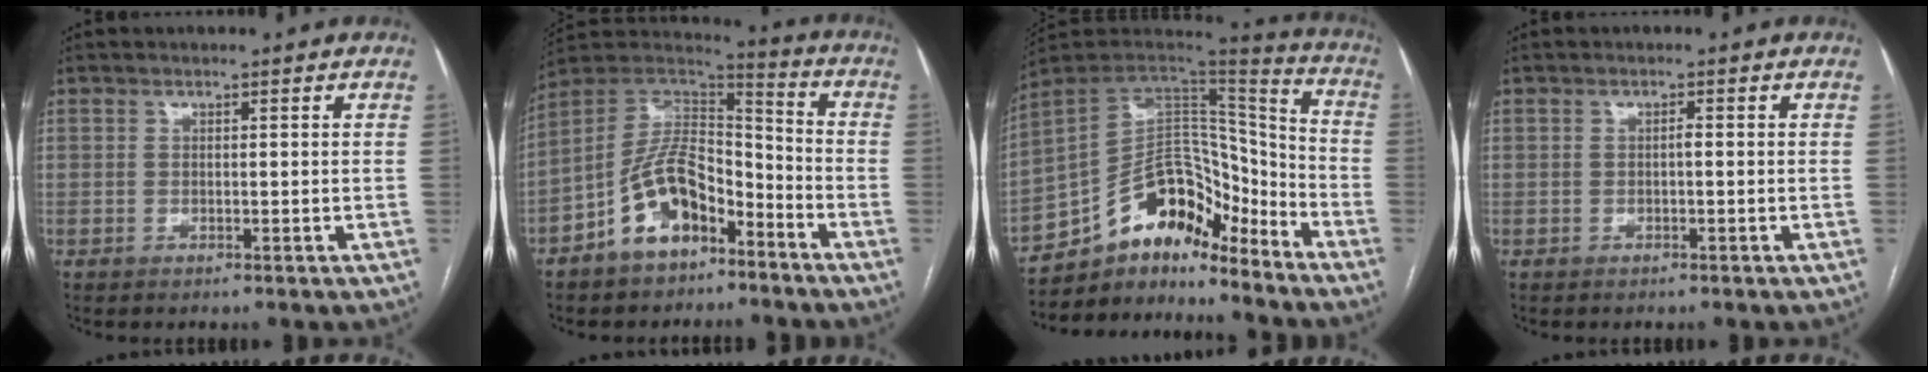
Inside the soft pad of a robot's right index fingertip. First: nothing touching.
{"total": 12.8, "force": [-7.1, 6.4, 8.6], "torque": [-0.161, 0.028, -0.127]}
{"total": 17.6, "force": [-13.5, 6.8, 9.0], "torque": [-0.141, 0.057, -0.229]}
{"total": 0.6, "force": [-0.2, 0.1, 0.6], "torque": [-0.010, 0.002, -0.002]}